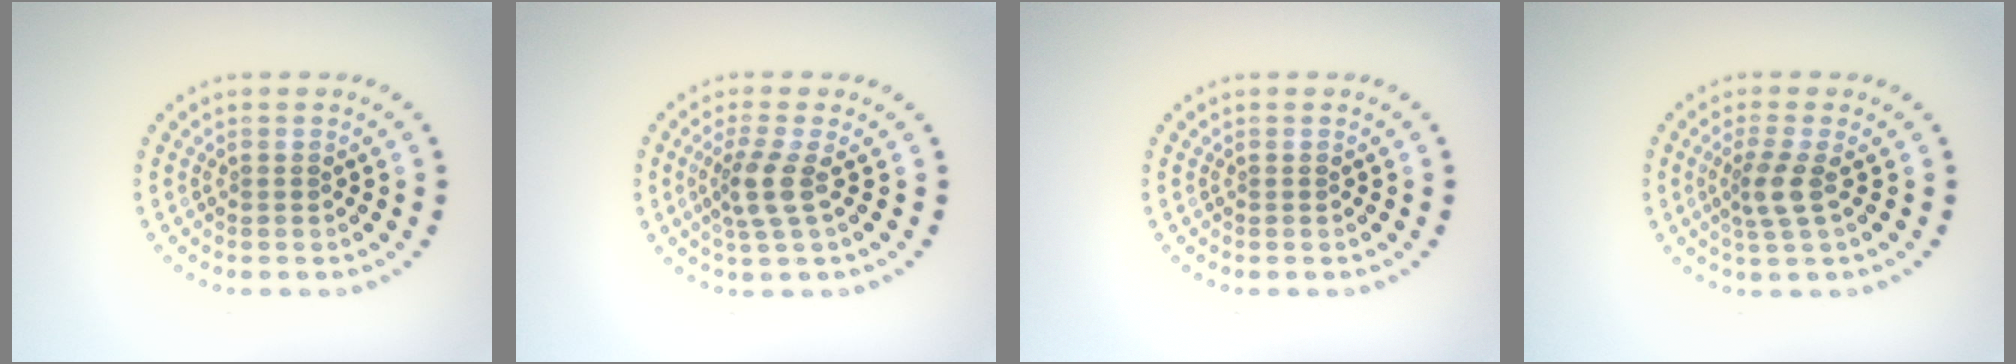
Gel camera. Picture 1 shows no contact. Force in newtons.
{"total": 2.7, "press": 2.0, "slide": 1.8}
{"total": 0.0}
{"total": 2.5, "press": 2.0, "slide": 1.6}